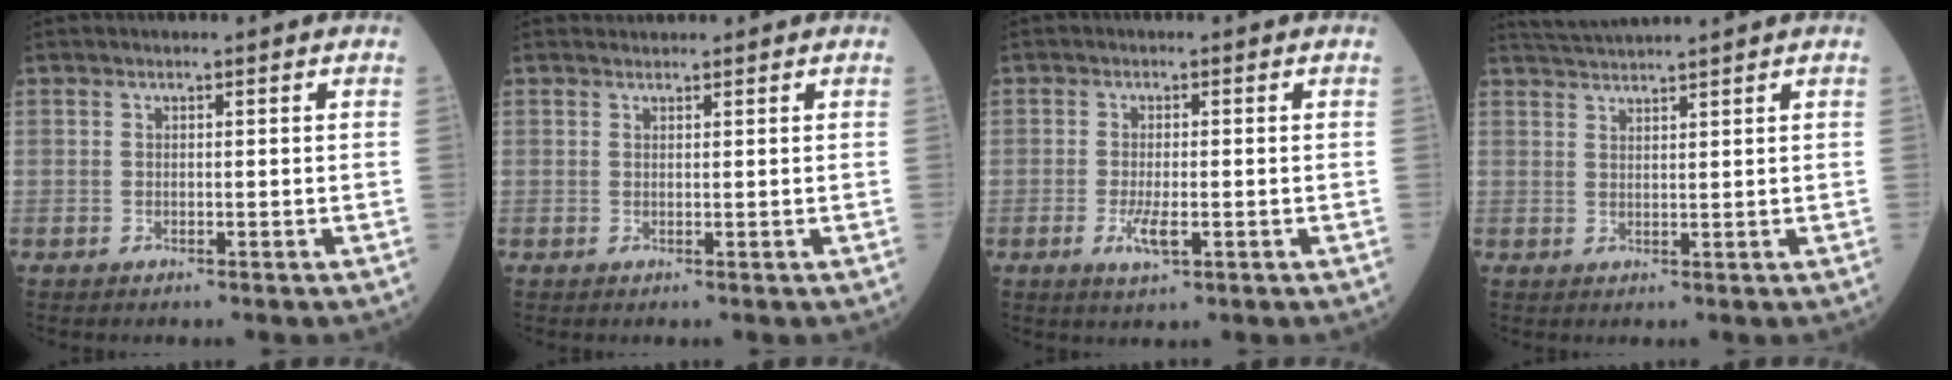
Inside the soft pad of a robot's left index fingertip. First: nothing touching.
{"total": 1.2, "force": [1.2, 0.2, 0.0], "torque": [-0.008, 0.014, 0.022]}
{"total": 3.4, "force": [-1.2, 0.9, 3.1], "torque": [-0.070, -0.006, -0.018]}
{"total": 5.2, "force": [4.8, -1.4, 1.3], "torque": [-0.022, 0.024, 0.083]}